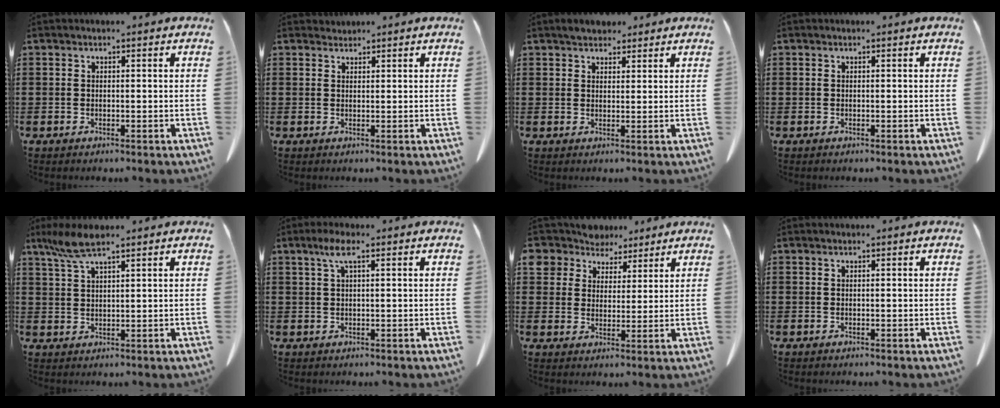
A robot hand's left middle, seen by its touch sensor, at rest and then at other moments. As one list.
[{"total": 1.0, "force": [1.0, 0.3, -0.1], "torque": [-0.001, 0.001, 0.020]}, {"total": 2.6, "force": [2.2, 1.1, 0.5], "torque": [0.001, 0.000, 0.040]}, {"total": 0.0}, {"total": 5.2, "force": [3.6, 0.8, 3.6], "torque": [-0.086, -0.004, 0.064]}, {"total": 3.2, "force": [1.3, 0.7, 2.8], "torque": [-0.060, 0.006, 0.022]}, {"total": 5.7, "force": [4.6, 3.3, 0.2], "torque": [-0.037, -0.016, 0.085]}, {"total": 0.0}]